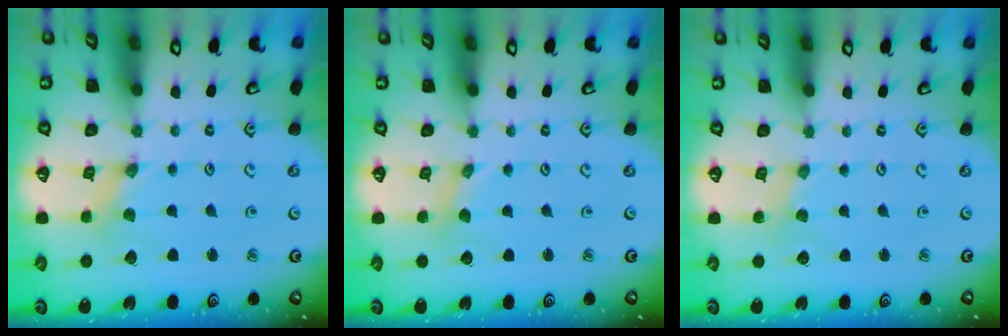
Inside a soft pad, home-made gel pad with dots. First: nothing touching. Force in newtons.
{"total": 0.8, "press": 0.8, "slide": 0.2}
{"total": 0.5, "press": 0.5, "slide": 0.1}